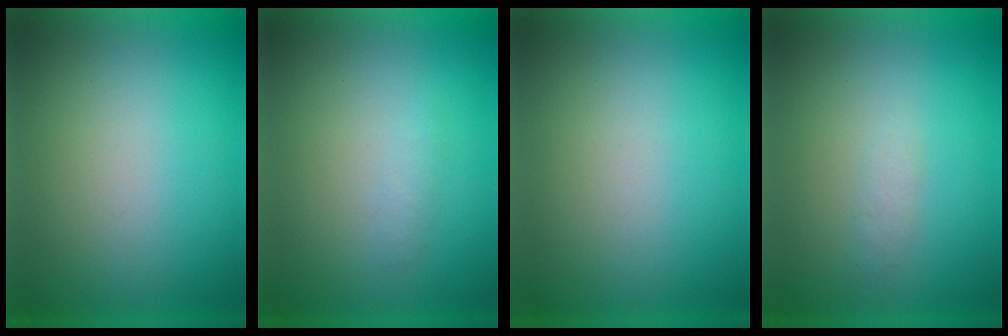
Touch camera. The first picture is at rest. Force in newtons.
{"total": 1.3}
{"total": 0.0}
{"total": 1.4}